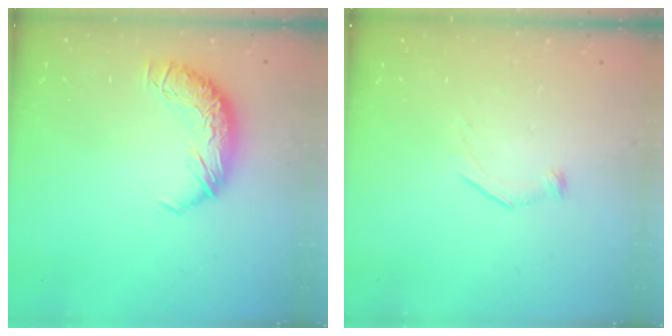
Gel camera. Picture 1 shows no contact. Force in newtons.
{"total": 7.5, "press": 7.4, "slide": 0.7}